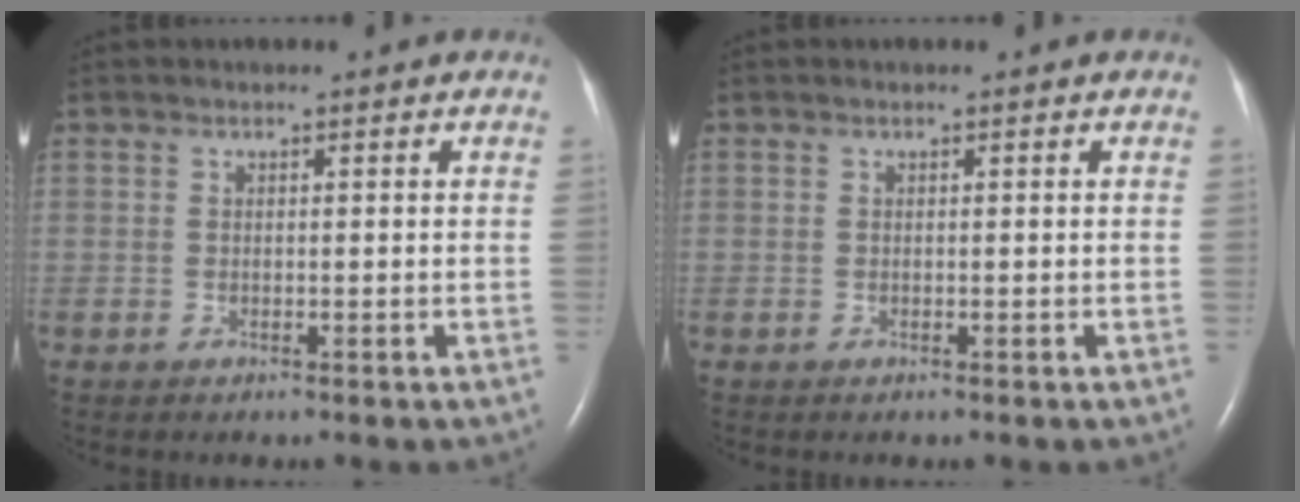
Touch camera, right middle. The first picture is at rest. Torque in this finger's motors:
{"motor_torque": [0.00, 0.00, 0.00, 0.01]}